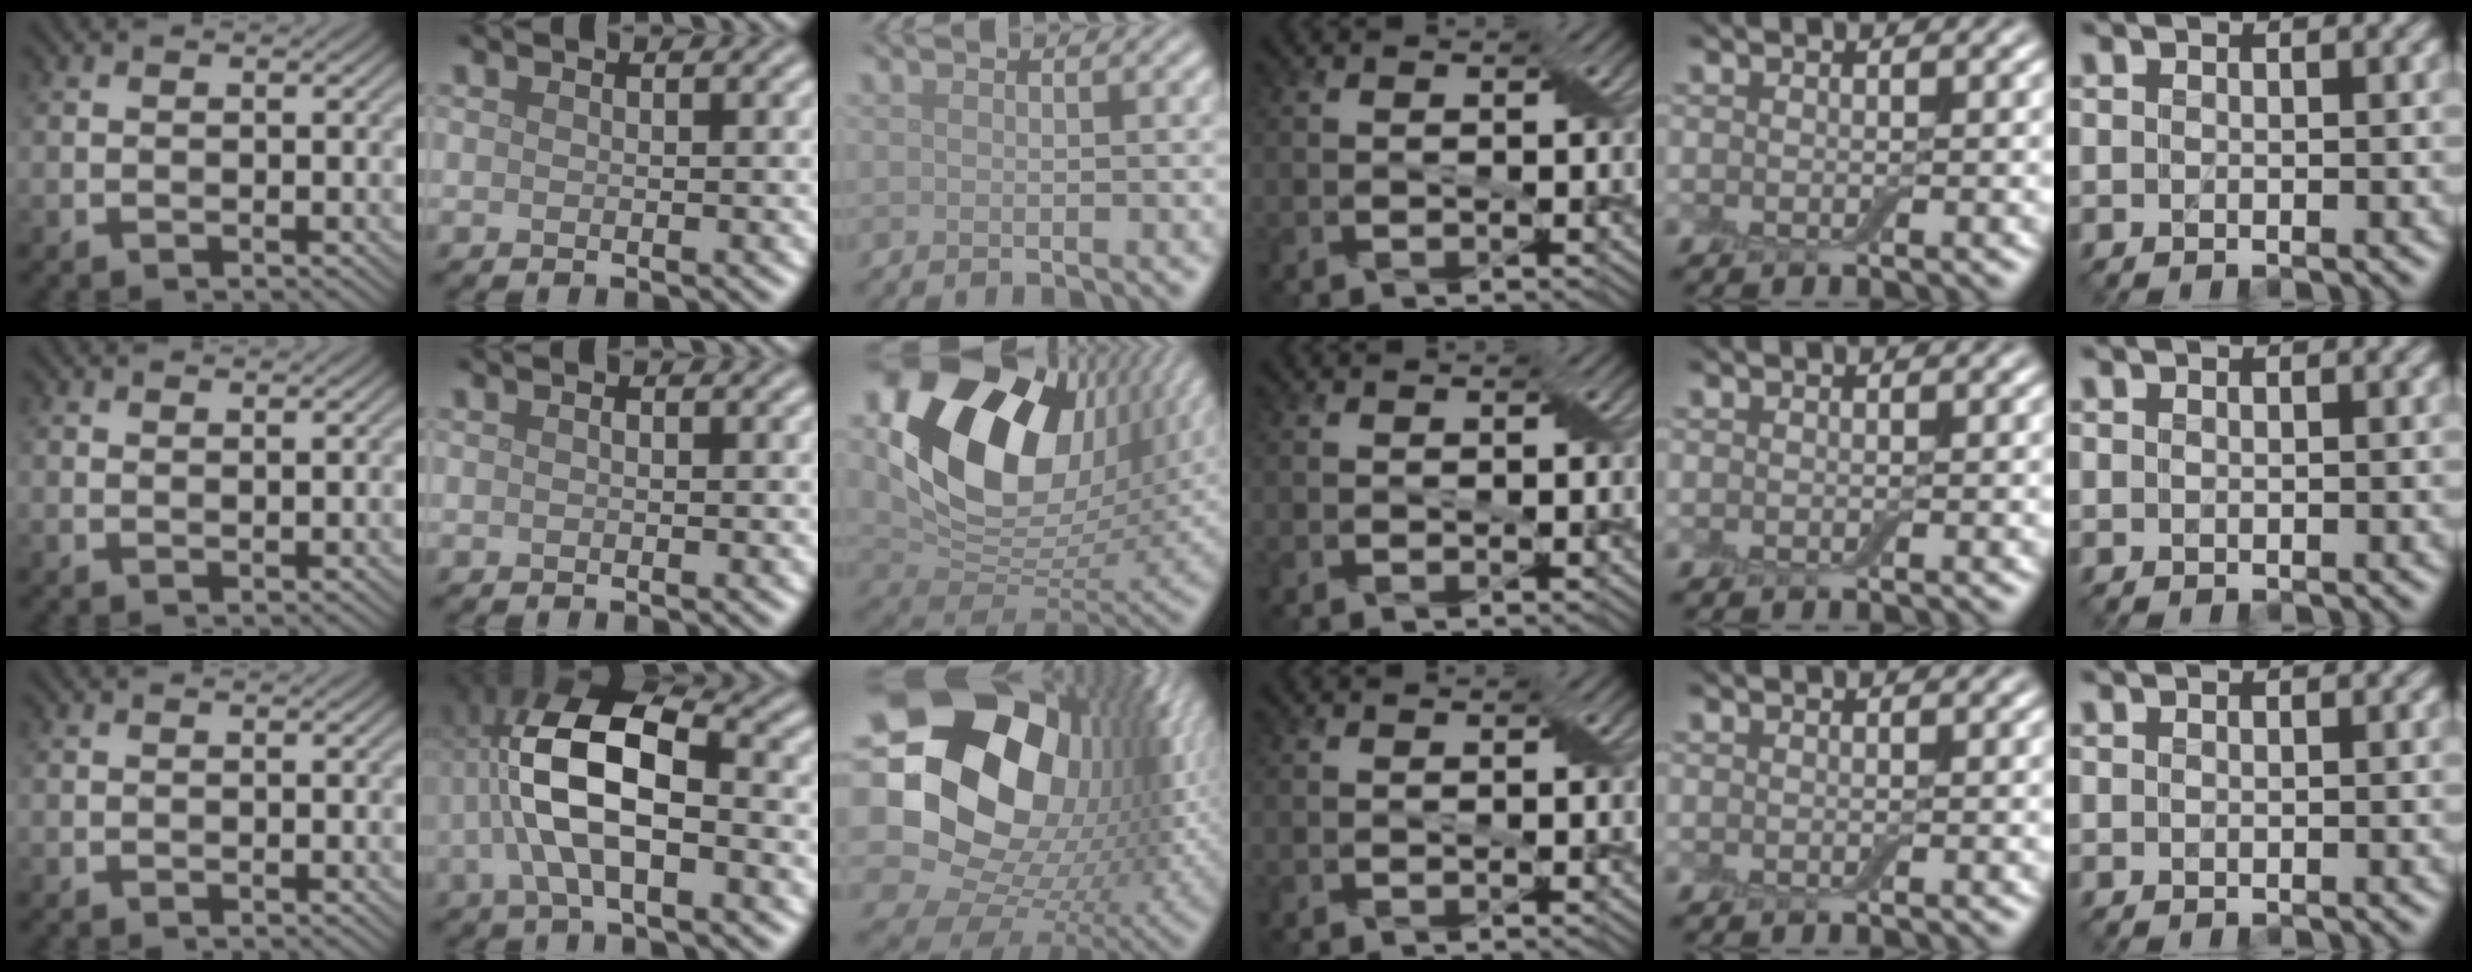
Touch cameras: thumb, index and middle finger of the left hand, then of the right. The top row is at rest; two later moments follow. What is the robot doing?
{"motion": "wrap", "object": "cling film"}